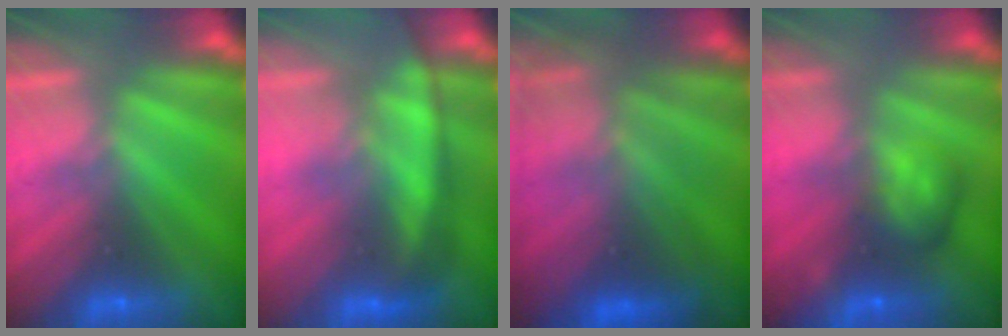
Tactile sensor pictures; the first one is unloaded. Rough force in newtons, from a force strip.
{"total": 3.3}
{"total": 5.6}
{"total": 6.1}